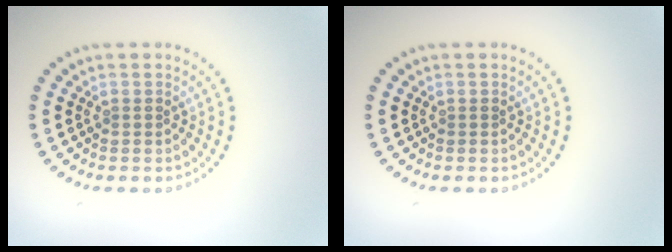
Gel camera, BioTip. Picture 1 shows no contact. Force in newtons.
{"total": 0.0}